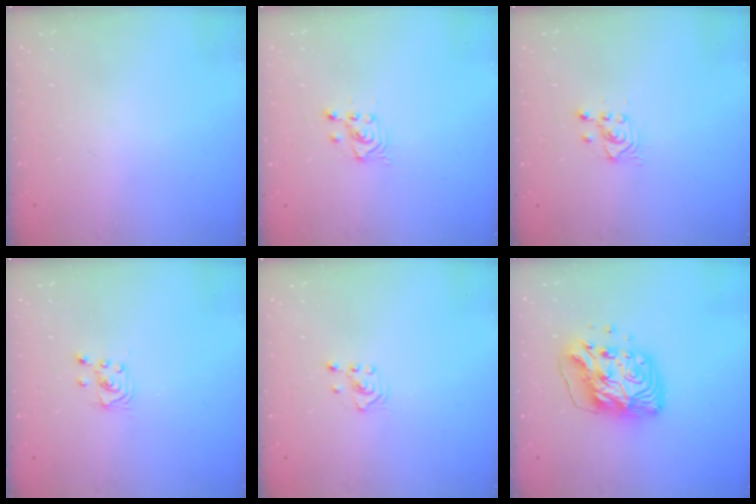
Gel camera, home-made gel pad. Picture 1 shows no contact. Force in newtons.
{"total": 2.6, "press": 2.6, "slide": 0.1}
{"total": 2.6, "press": 2.6, "slide": 0.1}
{"total": 2.5, "press": 2.5, "slide": 0.2}
{"total": 2.0, "press": 2.0, "slide": 0.3}
{"total": 14.5, "press": 14.4, "slide": 1.8}